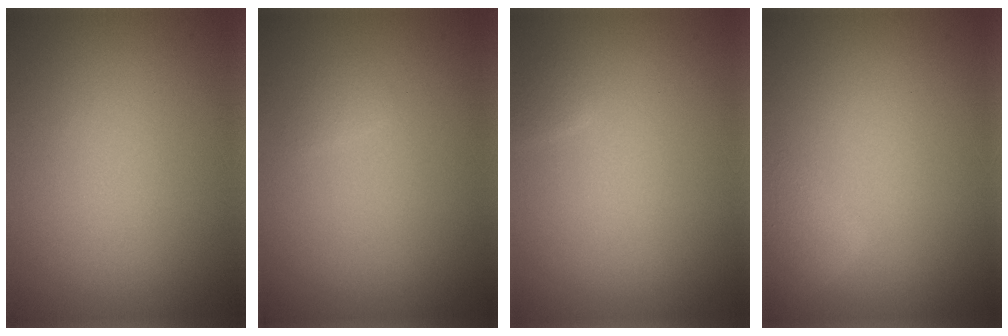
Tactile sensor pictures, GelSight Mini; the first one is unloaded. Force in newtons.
{"total": 0.6, "press": 0.6, "slide": 0.0}
{"total": 0.7, "press": 0.7, "slide": 0.0}
{"total": 2.8, "press": 2.8, "slide": 0.3}